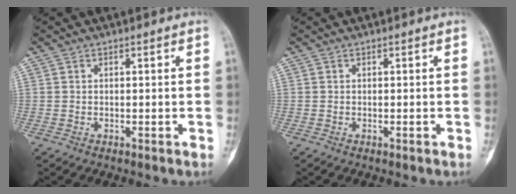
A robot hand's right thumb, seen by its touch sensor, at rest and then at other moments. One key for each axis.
{"total": 0.0}